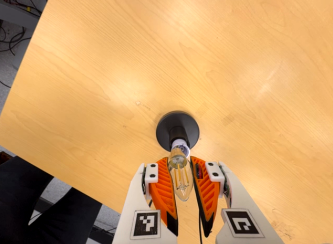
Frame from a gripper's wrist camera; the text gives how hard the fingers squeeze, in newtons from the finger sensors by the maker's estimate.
{"total": 20.8, "left": 22.6, "right": 19.1}